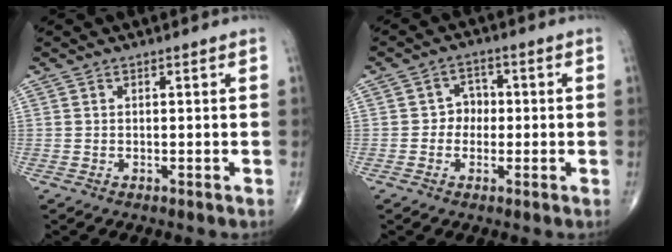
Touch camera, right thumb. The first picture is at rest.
{"total": 4.0, "force": [-0.4, 3.5, 1.9], "torque": [-0.001, 0.012, -0.017]}